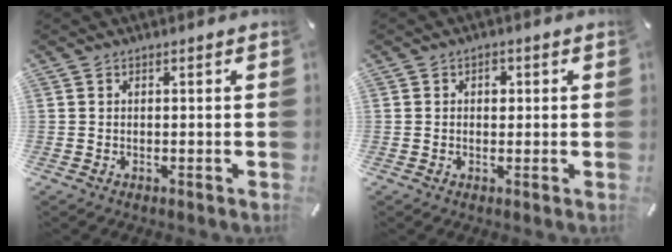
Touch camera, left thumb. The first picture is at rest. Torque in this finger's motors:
{"motor_torque": [0.49, 0.62, 0.05, -0.19, 0.02]}